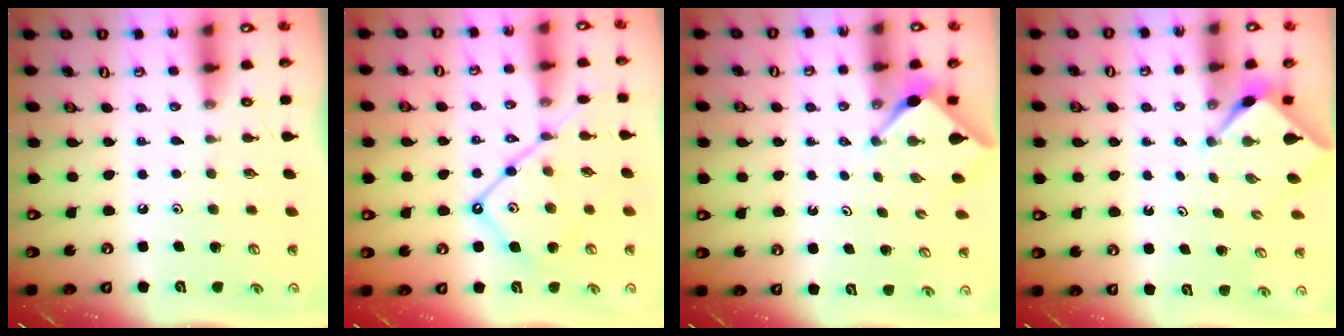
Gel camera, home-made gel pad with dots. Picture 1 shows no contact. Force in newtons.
{"total": 13.7, "press": 13.6, "slide": 1.2}
{"total": 2.9, "press": 2.9, "slide": 0.3}
{"total": 2.3, "press": 2.3, "slide": 0.3}